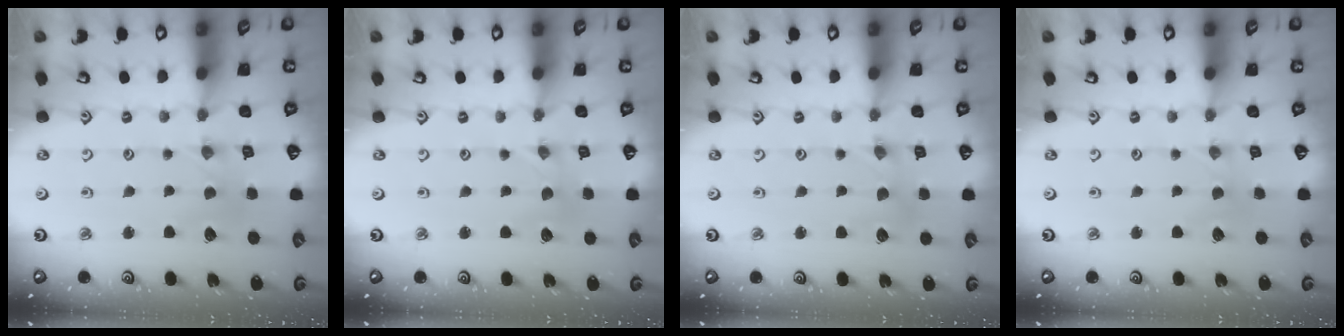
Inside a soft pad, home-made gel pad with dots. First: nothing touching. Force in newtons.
{"total": 0.0}
{"total": 1.9, "press": 1.9, "slide": 0.3}
{"total": 1.1, "press": 1.1, "slide": 0.2}